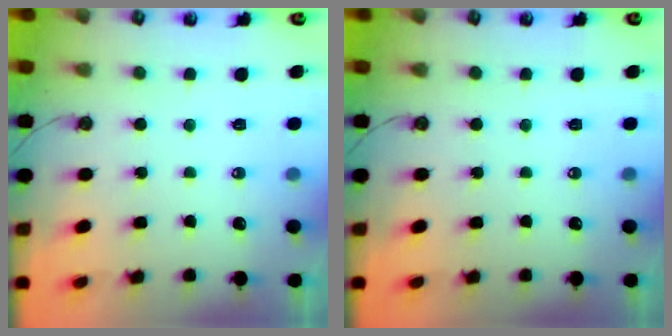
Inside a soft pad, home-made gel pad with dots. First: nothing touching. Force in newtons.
{"total": 0.0}